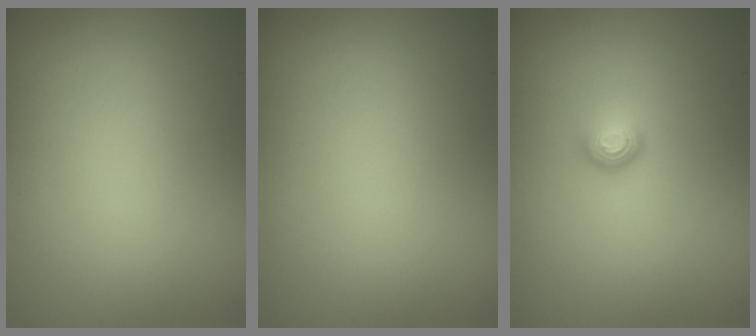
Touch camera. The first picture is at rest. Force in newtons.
{"total": 0.0}
{"total": 1.6, "press": 1.0, "slide": 1.2}